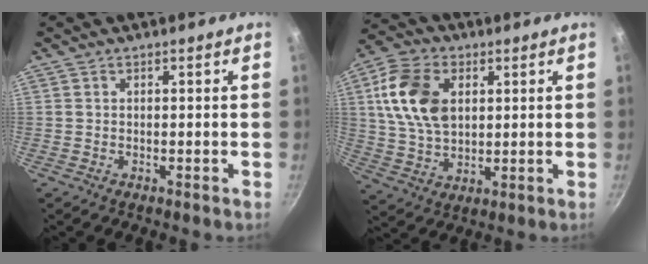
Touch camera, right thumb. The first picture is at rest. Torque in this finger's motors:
{"motor_torque": [-1.19, 1.35, 1.36, -0.19, 0.33]}